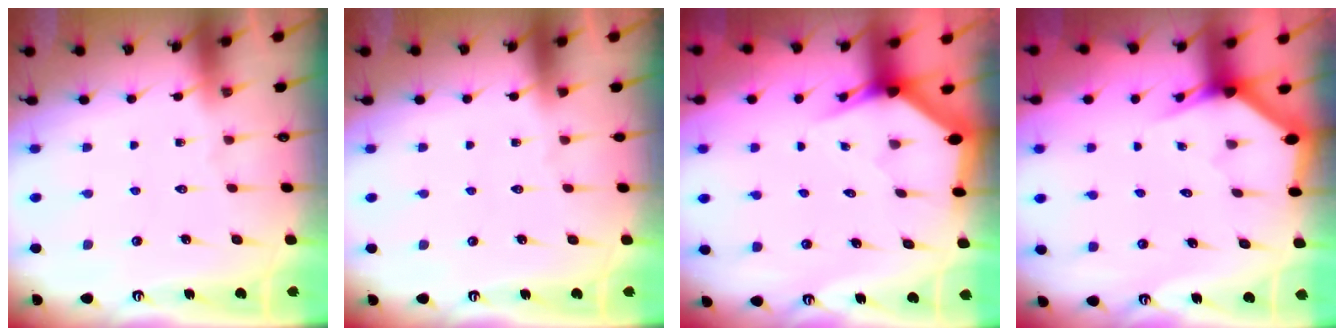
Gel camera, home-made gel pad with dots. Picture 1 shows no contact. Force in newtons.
{"total": 0.0}
{"total": 3.4, "press": 3.3, "slide": 0.3}
{"total": 2.7, "press": 2.7, "slide": 0.0}